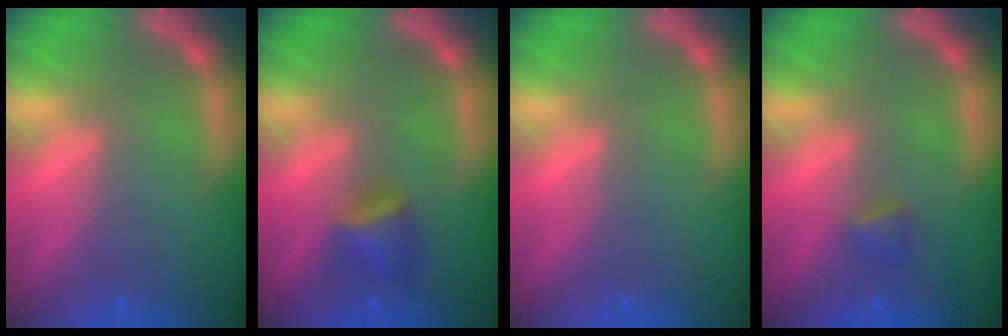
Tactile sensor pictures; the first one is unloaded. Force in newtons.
{"total": 2.9}
{"total": 0.0}
{"total": 1.4}